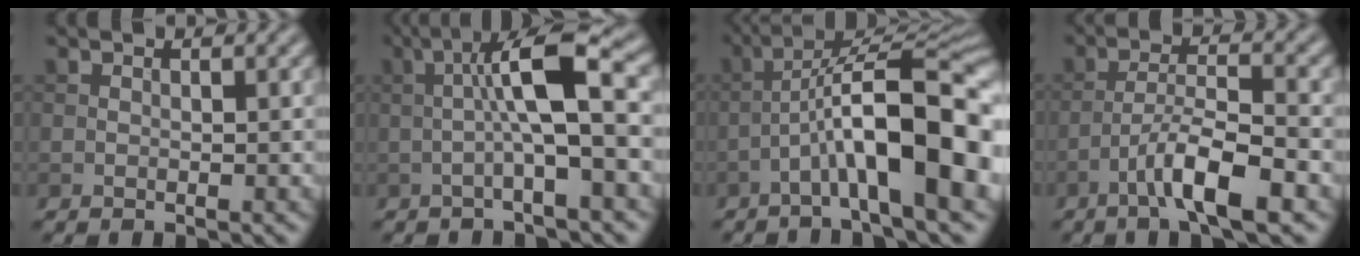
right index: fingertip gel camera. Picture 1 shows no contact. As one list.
[{"total": 7.5, "force": [0.1, 1.3, 7.4], "torque": [-0.120, 0.025, -0.009]}, {"total": 12.1, "force": [-3.3, 2.7, 11.3], "torque": [-0.182, 0.029, -0.050]}, {"total": 6.3, "force": [-3.4, 1.2, 5.2], "torque": [-0.089, 0.011, -0.064]}]